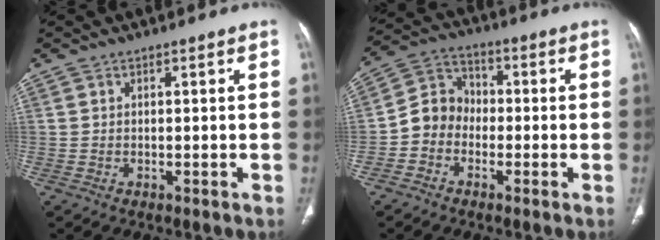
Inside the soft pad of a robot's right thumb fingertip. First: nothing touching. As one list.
[{"total": 7.2, "force": [-2.1, 6.2, 3.0], "torque": [-0.035, 0.034, -0.055]}]